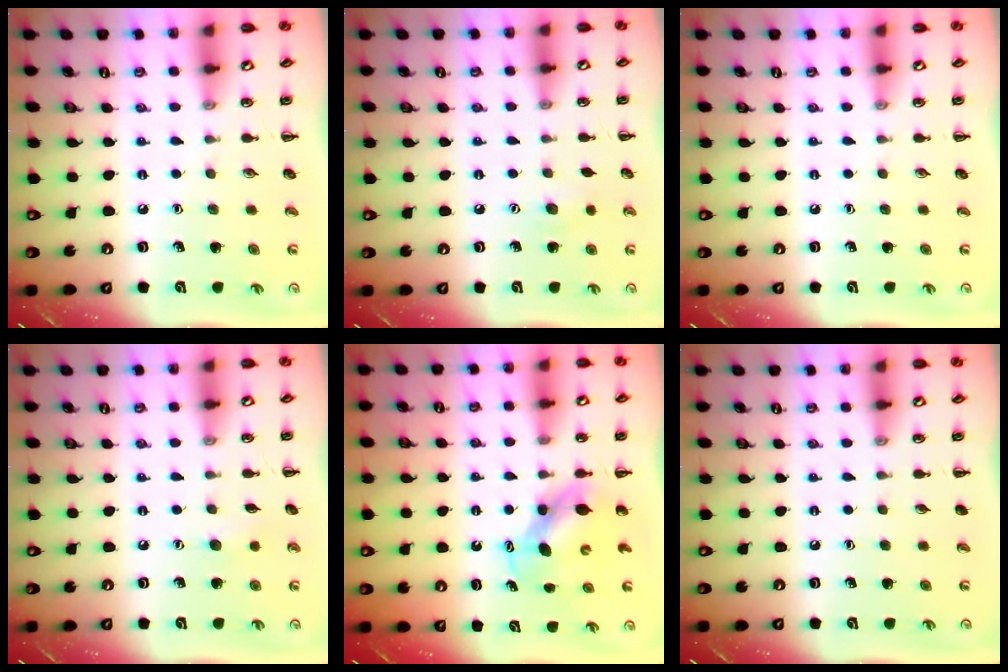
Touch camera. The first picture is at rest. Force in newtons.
{"total": 5.7, "press": 5.6, "slide": 1.4}
{"total": 0.0}
{"total": 4.3, "press": 4.2, "slide": 1.0}
{"total": 6.7, "press": 6.7, "slide": 0.7}
{"total": 0.0}